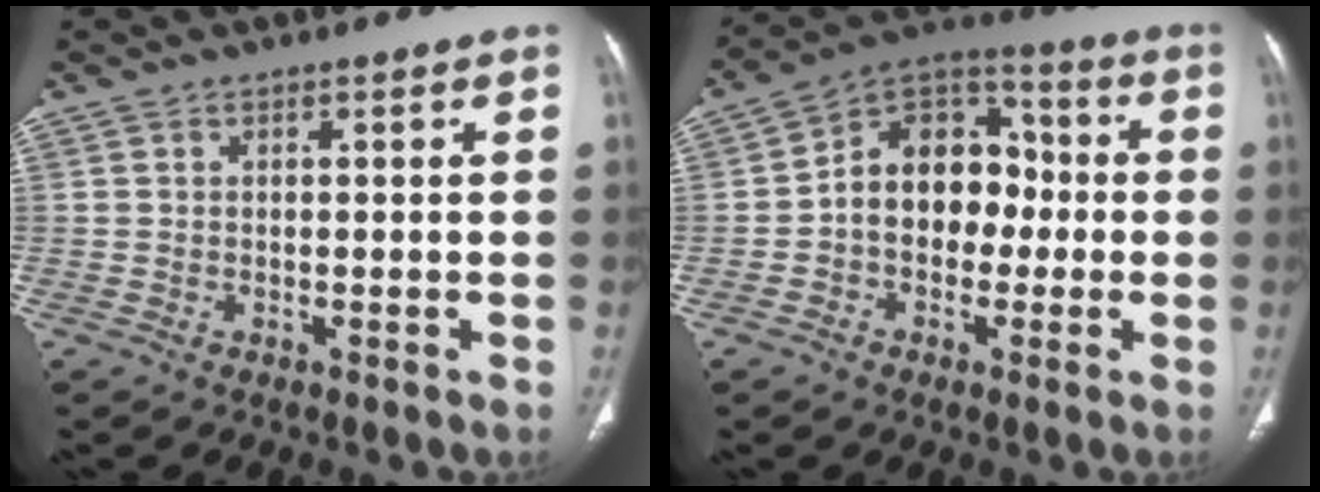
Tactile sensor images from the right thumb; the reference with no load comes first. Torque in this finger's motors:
{"motor_torque": [0.02, 0.28, 0.27, -0.05, 0.10]}